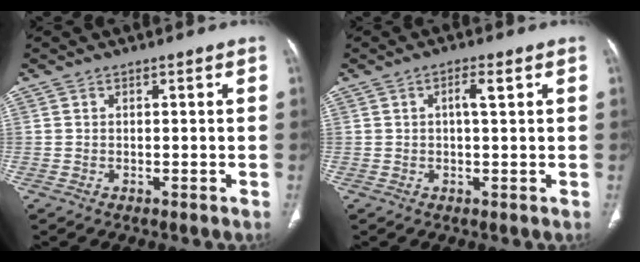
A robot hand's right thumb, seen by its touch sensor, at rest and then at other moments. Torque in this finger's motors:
{"motor_torque": [0.05, -0.15, 0.02, 0.12, 0.11]}